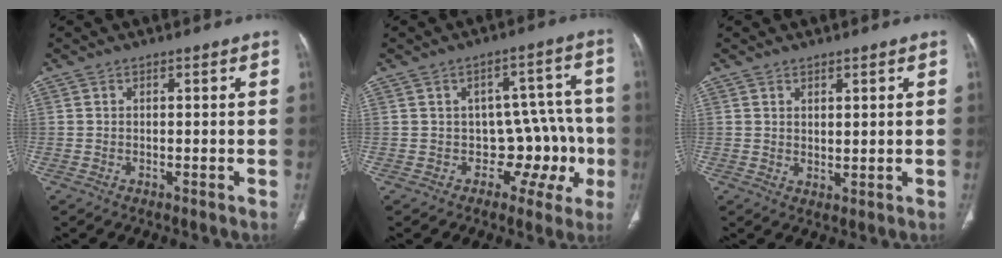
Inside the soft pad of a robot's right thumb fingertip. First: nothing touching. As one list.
[{"total": 10.3, "force": [-2.6, 7.5, 6.6], "torque": [-0.020, 0.042, -0.030]}, {"total": 1.9, "force": [1.2, 0.9, 1.2], "torque": [-0.017, -0.013, 0.027]}]